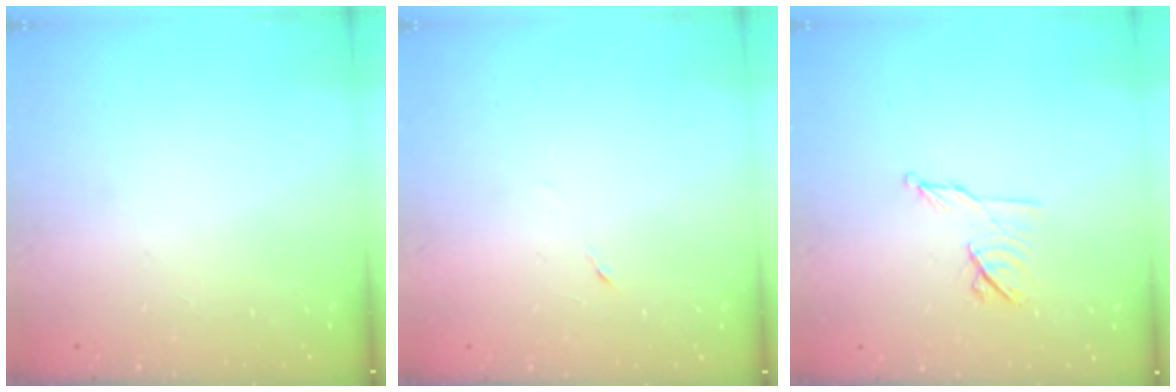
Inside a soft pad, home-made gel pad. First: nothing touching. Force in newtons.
{"total": 3.3, "press": 3.0, "slide": 1.4}
{"total": 8.1, "press": 8.0, "slide": 1.3}